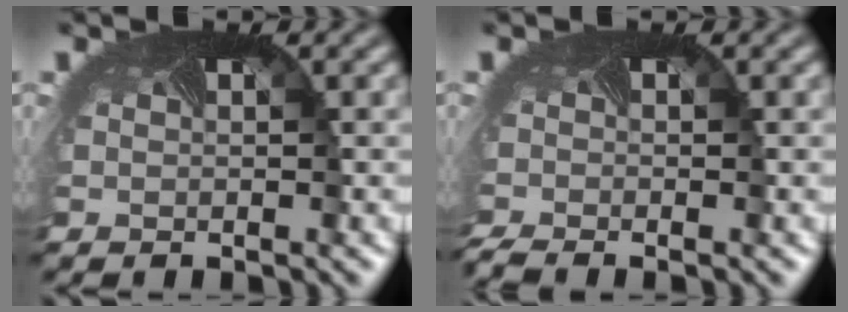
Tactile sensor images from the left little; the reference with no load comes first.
{"total": 2.4, "force": [-2.1, 0.3, 1.0], "torque": [-0.030, -0.017, -0.043]}